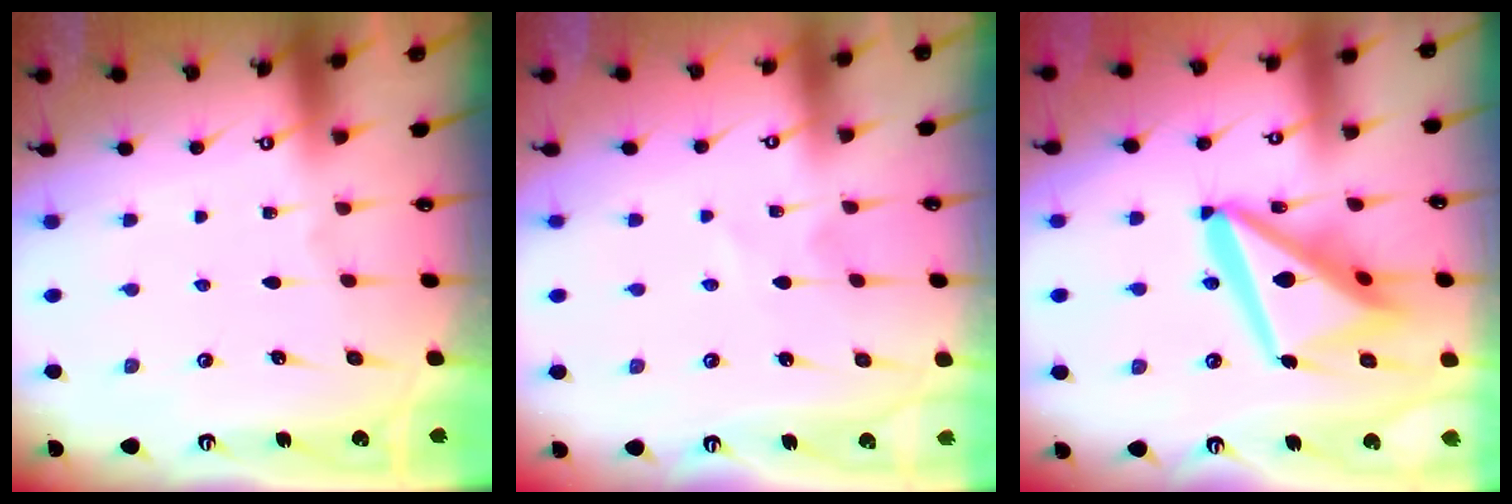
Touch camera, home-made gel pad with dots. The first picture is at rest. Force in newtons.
{"total": 0.5, "press": 0.5, "slide": 0.1}
{"total": 19.7, "press": 19.6, "slide": 2.1}